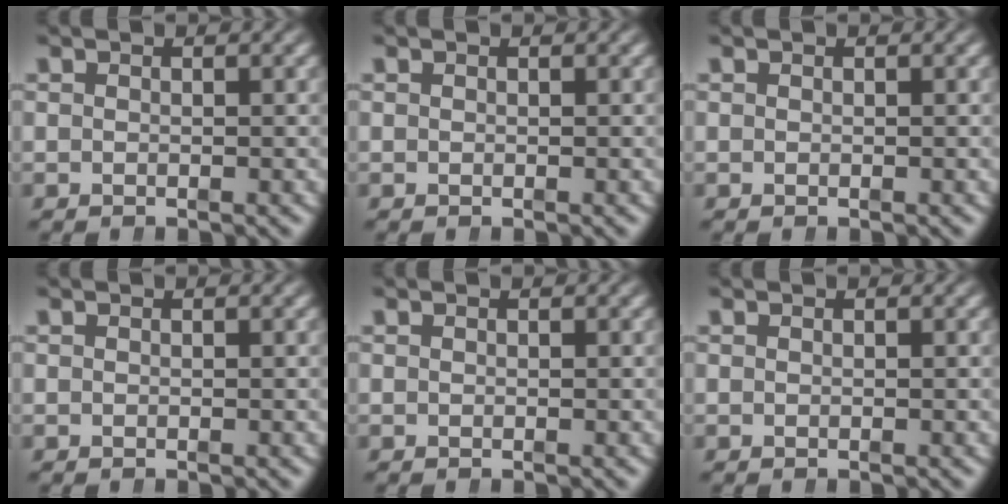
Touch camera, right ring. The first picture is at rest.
{"total": 0.0}
{"total": 0.0}
{"total": 0.0}
{"total": 0.0}
{"total": 0.0}